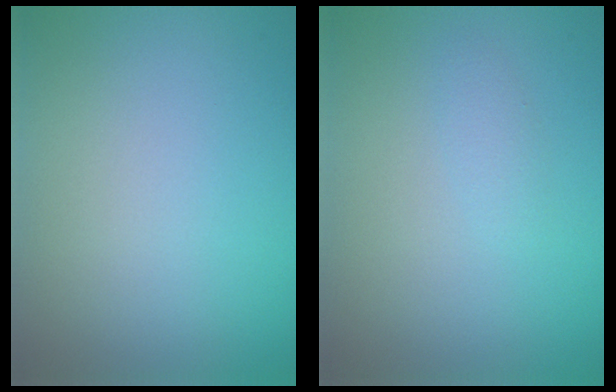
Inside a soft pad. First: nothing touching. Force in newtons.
{"total": 0.8, "press": 0.8, "slide": 0.1}